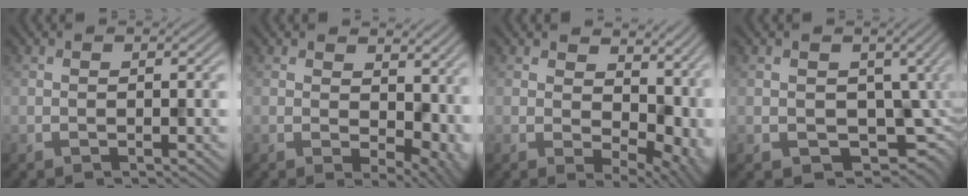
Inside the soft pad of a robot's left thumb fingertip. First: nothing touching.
{"total": 7.6, "force": [1.8, 4.9, 5.6], "torque": [-0.089, -0.017, 0.043]}
{"total": 10.1, "force": [2.9, 6.3, 7.4], "torque": [-0.091, -0.027, 0.072]}
{"total": 6.8, "force": [0.0, 5.0, 4.5], "torque": [-0.082, -0.022, -0.004]}